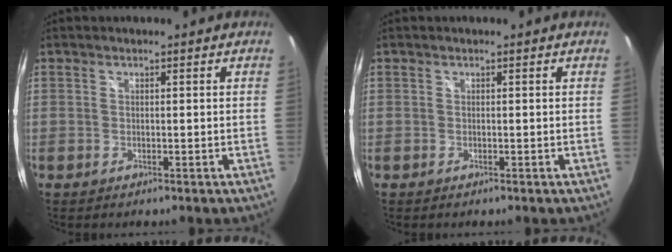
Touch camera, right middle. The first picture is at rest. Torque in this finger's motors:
{"motor_torque": [0.09, -0.22, 0.10, 0.00]}